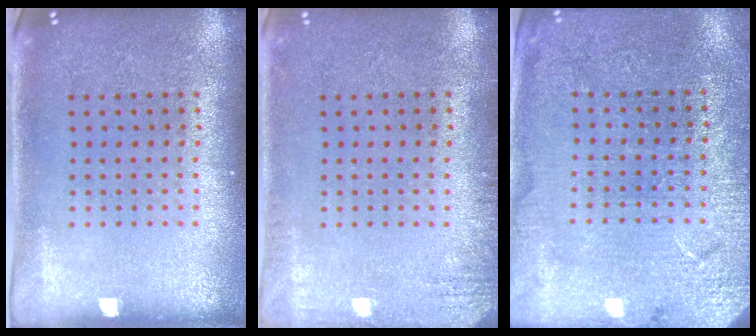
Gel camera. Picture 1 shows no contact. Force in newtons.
{"total": 1.6, "press": 1.5, "slide": 0.3}
{"total": 2.9, "press": 2.9, "slide": 0.3}